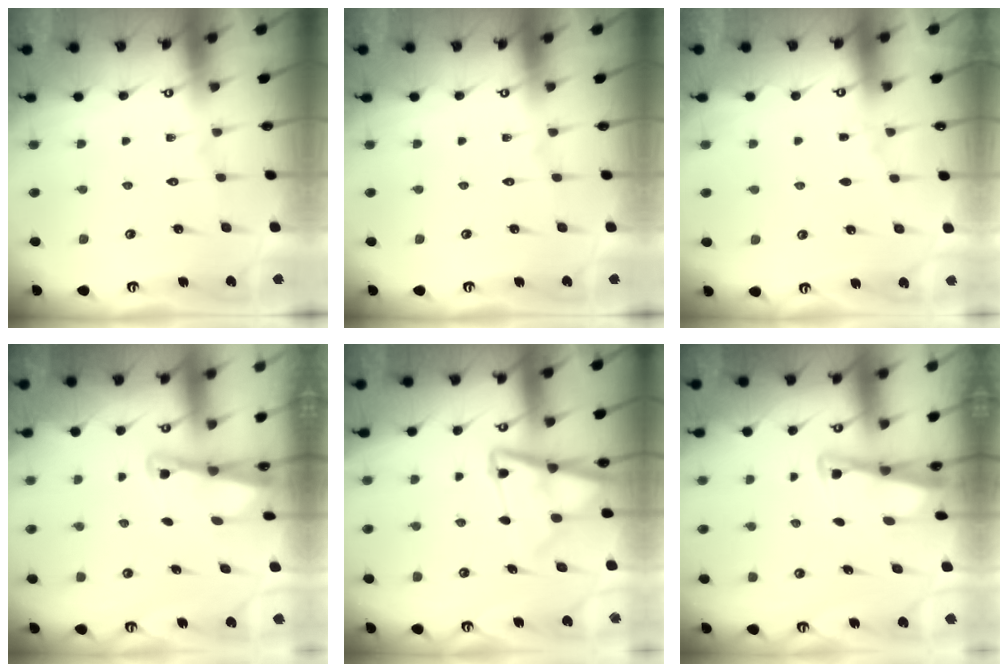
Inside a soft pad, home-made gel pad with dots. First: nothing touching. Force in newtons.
{"total": 0.0}
{"total": 3.3, "press": 3.3, "slide": 0.4}
{"total": 2.2, "press": 2.2, "slide": 0.3}
{"total": 10.1, "press": 10.1, "slide": 1.2}
{"total": 2.7, "press": 2.7, "slide": 0.3}